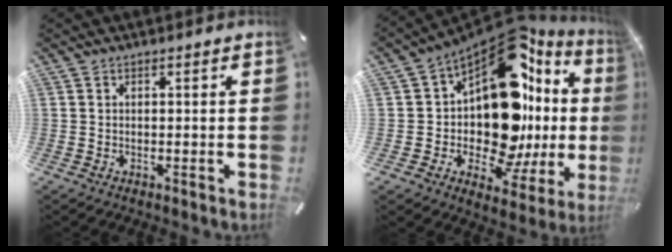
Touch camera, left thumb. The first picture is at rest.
{"total": 20.9, "force": [4.2, 10.8, 17.4], "torque": [-0.278, -0.105, 0.076]}